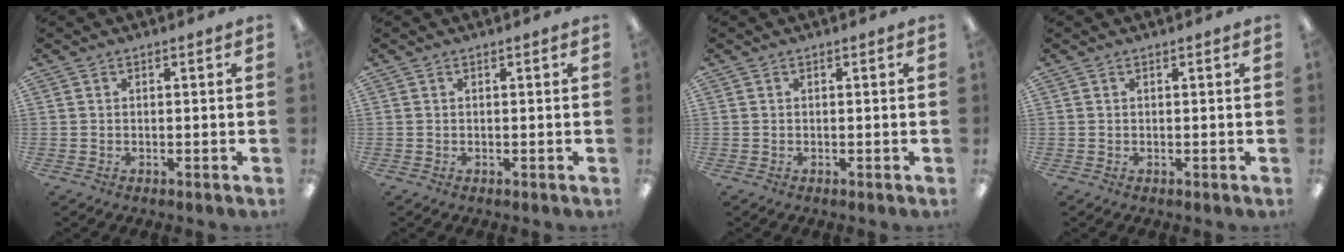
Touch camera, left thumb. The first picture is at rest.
{"total": 0.0}
{"total": 0.0}
{"total": 0.0}